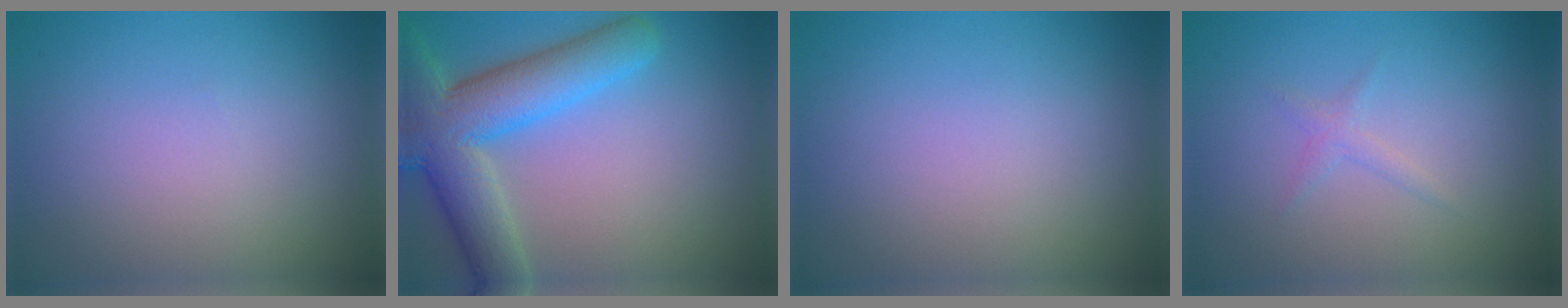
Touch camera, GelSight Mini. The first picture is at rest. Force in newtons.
{"total": 8.8, "press": 8.8, "slide": 0.5}
{"total": 0.0}
{"total": 1.0, "press": 1.0, "slide": 0.1}